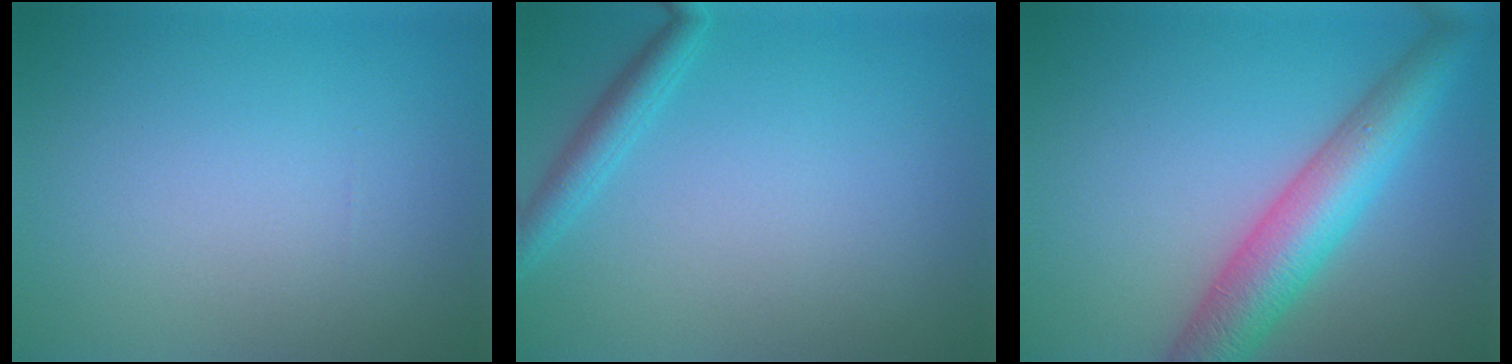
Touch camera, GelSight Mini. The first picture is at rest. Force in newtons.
{"total": 2.2, "press": 2.2, "slide": 0.1}
{"total": 6.7, "press": 6.7, "slide": 0.2}